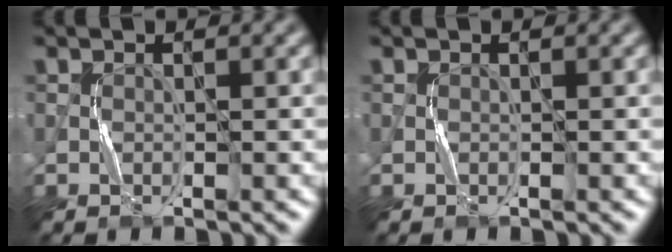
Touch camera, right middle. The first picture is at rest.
{"total": 0.0}